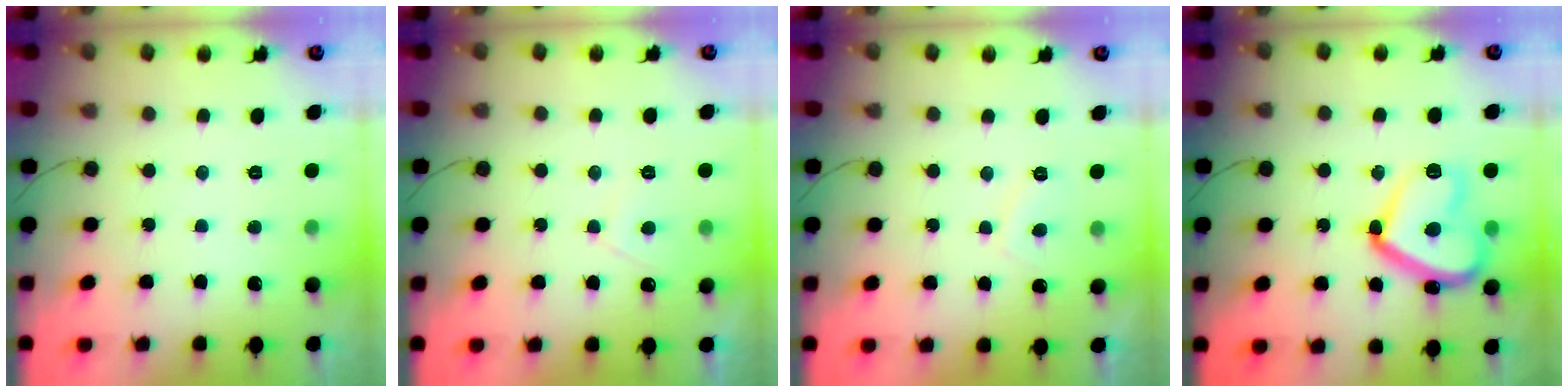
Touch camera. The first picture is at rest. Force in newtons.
{"total": 2.9, "press": 2.8, "slide": 0.5}
{"total": 2.0, "press": 1.8, "slide": 0.7}
{"total": 18.3, "press": 18.3, "slide": 1.6}